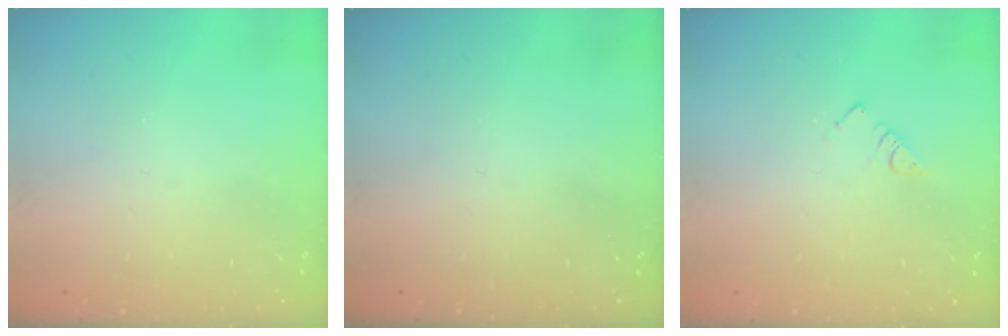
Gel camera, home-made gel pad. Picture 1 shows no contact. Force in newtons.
{"total": 0.0}
{"total": 3.4, "press": 3.4, "slide": 0.5}